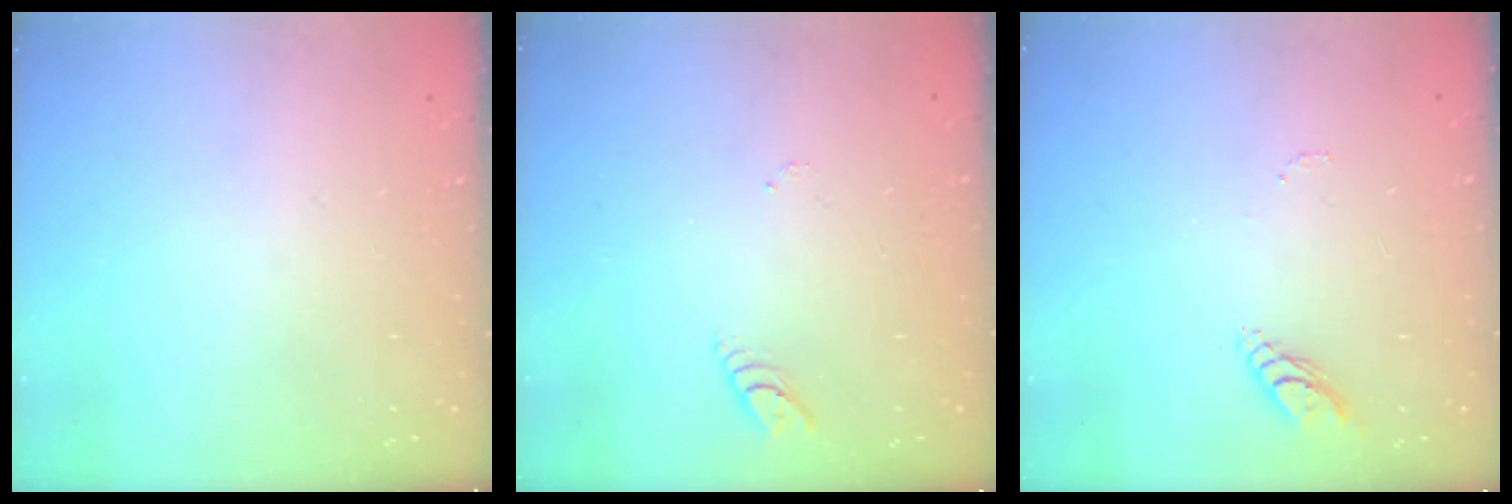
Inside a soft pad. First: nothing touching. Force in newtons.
{"total": 3.5, "press": 3.5, "slide": 0.3}
{"total": 4.6, "press": 4.5, "slide": 0.5}